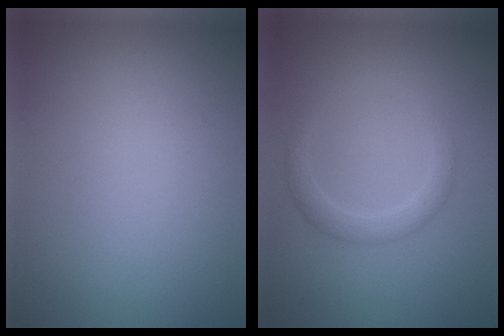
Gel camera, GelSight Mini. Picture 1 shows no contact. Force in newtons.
{"total": 2.1, "press": 2.1, "slide": 0.0}